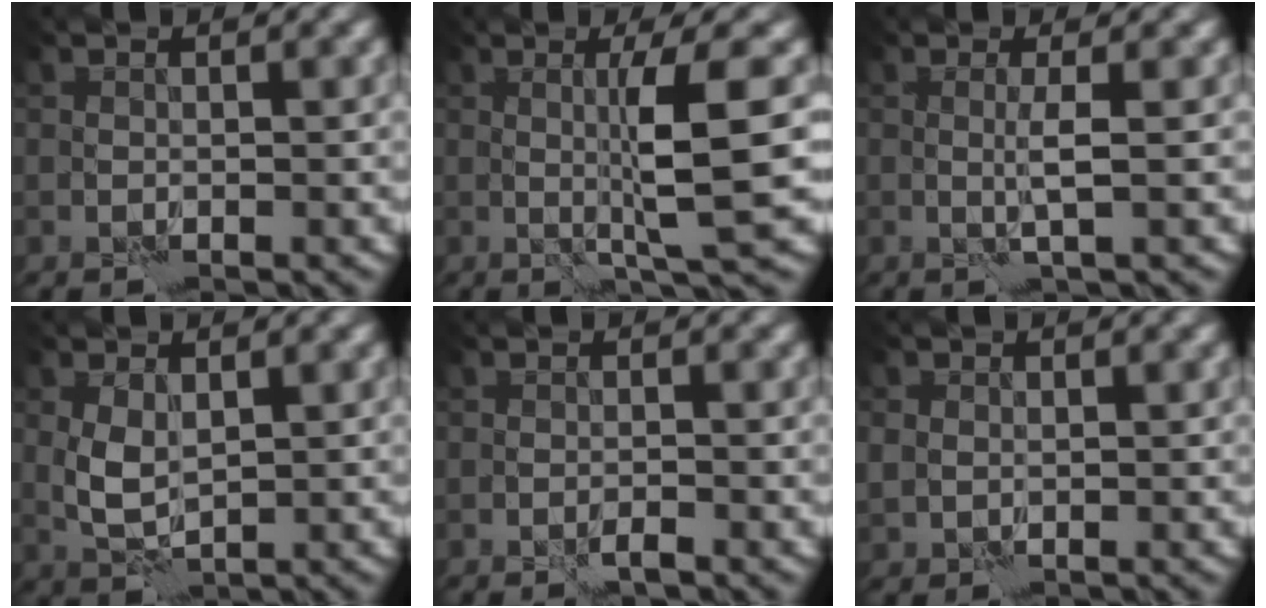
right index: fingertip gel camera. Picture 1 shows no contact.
{"total": 5.5, "force": [0.6, 0.2, 5.4], "torque": [-0.090, 0.000, 0.014]}
{"total": 1.5, "force": [0.4, -0.2, 1.4], "torque": [-0.029, -0.005, 0.005]}
{"total": 2.7, "force": [0.7, 1.5, 2.1], "torque": [-0.051, -0.004, 0.019]}
{"total": 0.7, "force": [-0.5, 0.0, 0.5], "torque": [-0.009, -0.001, -0.009]}
{"total": 1.6, "force": [0.6, 1.4, 0.6], "torque": [-0.013, -0.002, 0.014]}